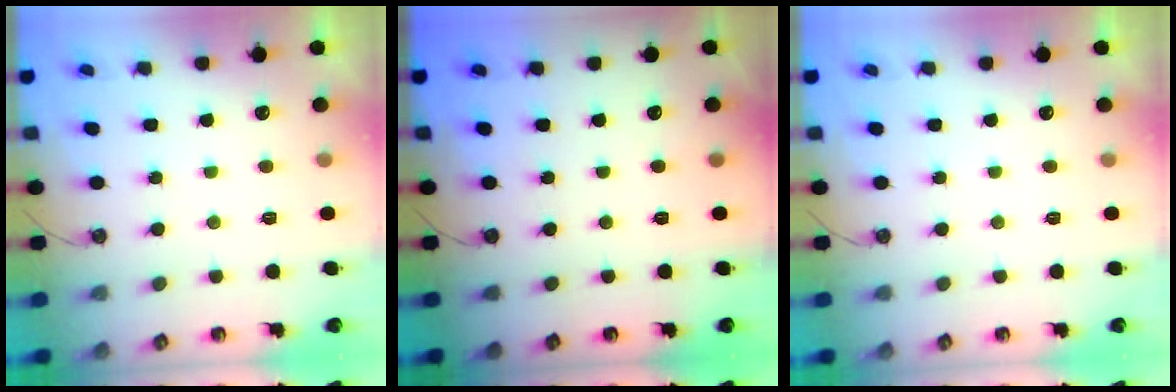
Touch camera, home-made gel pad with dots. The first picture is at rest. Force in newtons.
{"total": 0.0}
{"total": 0.0}